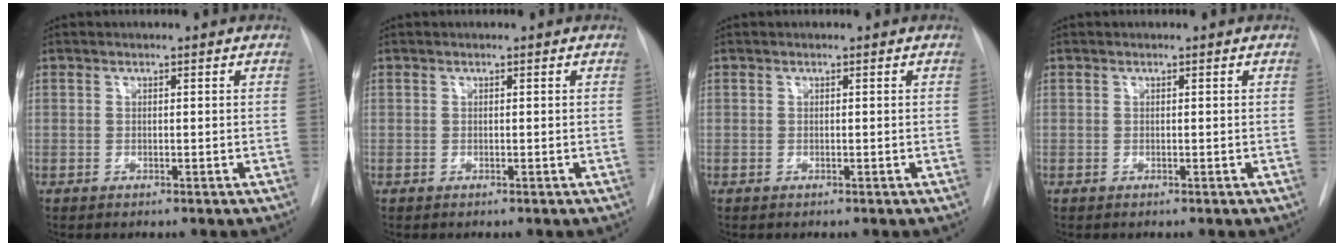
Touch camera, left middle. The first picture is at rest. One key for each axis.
{"total": 0.0}
{"total": 0.0}
{"total": 0.0}